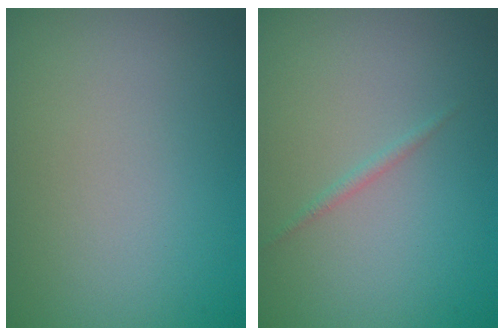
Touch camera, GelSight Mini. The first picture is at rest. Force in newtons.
{"total": 0.6, "press": 0.6, "slide": 0.0}